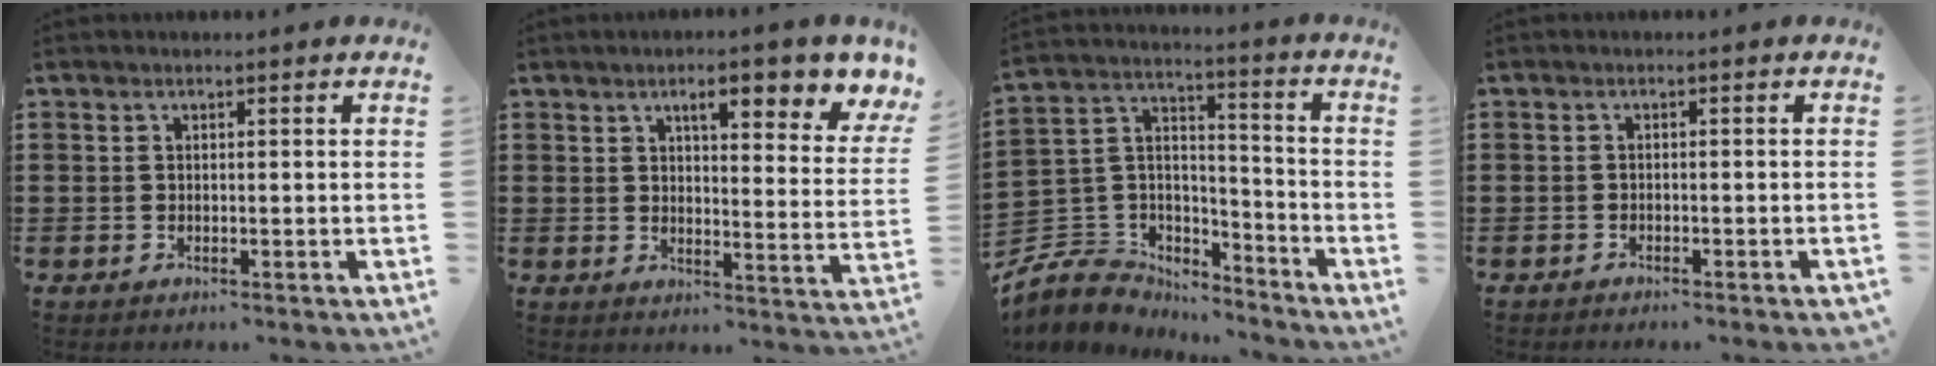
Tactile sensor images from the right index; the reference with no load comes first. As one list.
[{"total": 6.9, "force": [4.3, 1.8, 5.1], "torque": [-0.082, -0.013, 0.063]}, {"total": 6.6, "force": [-5.1, 4.2, 0.4], "torque": [-0.048, -0.004, -0.105]}, {"total": 1.2, "force": [-1.2, 0.0, 0.1], "torque": [-0.004, 0.000, -0.023]}]